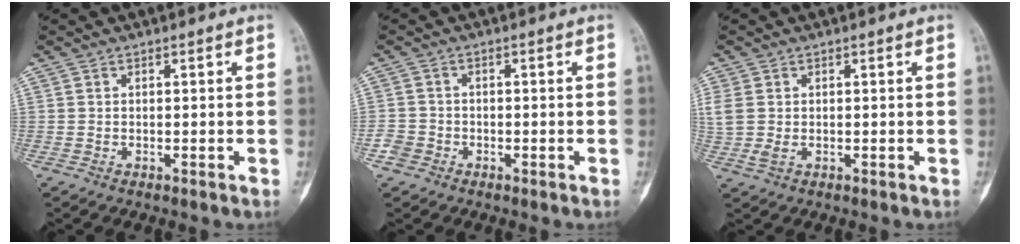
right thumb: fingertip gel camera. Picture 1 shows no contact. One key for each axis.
{"total": 2.4, "fx": -1.3, "fy": 2.0, "fz": 0.2, "tx": 0.007, "ty": 0.011, "tz": -0.033}
{"total": 5.1, "fx": 0.5, "fy": 3.7, "fz": 3.6, "tx": -0.103, "ty": 0.002, "tz": 0.019}